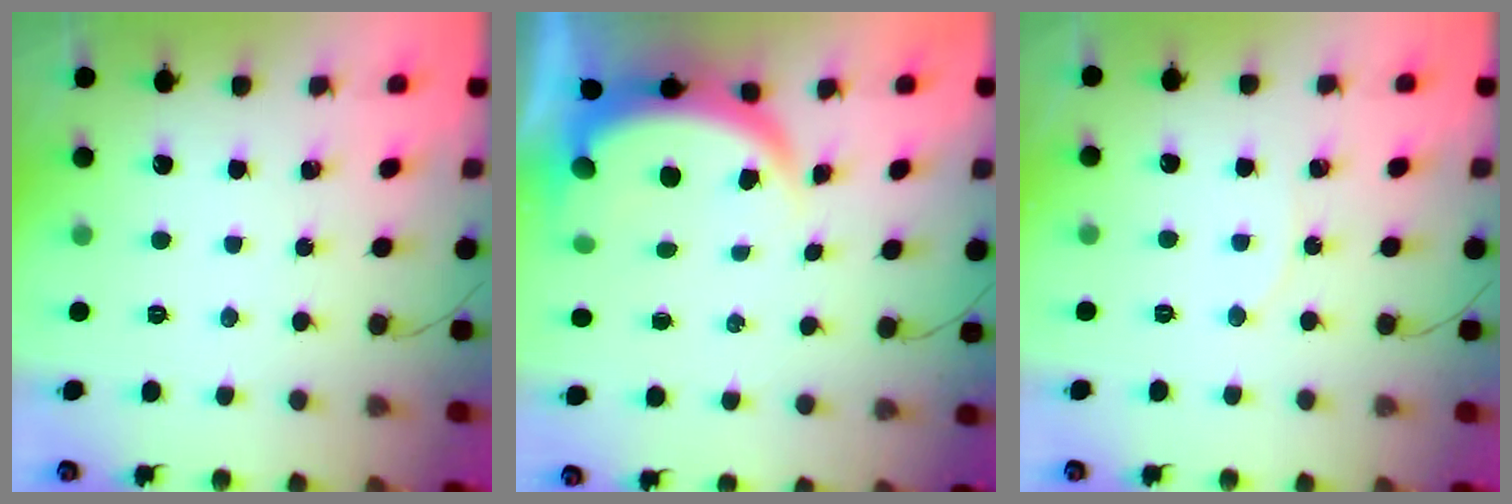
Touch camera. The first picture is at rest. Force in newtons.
{"total": 6.8, "press": 6.8, "slide": 0.9}
{"total": 3.9, "press": 3.9, "slide": 0.6}